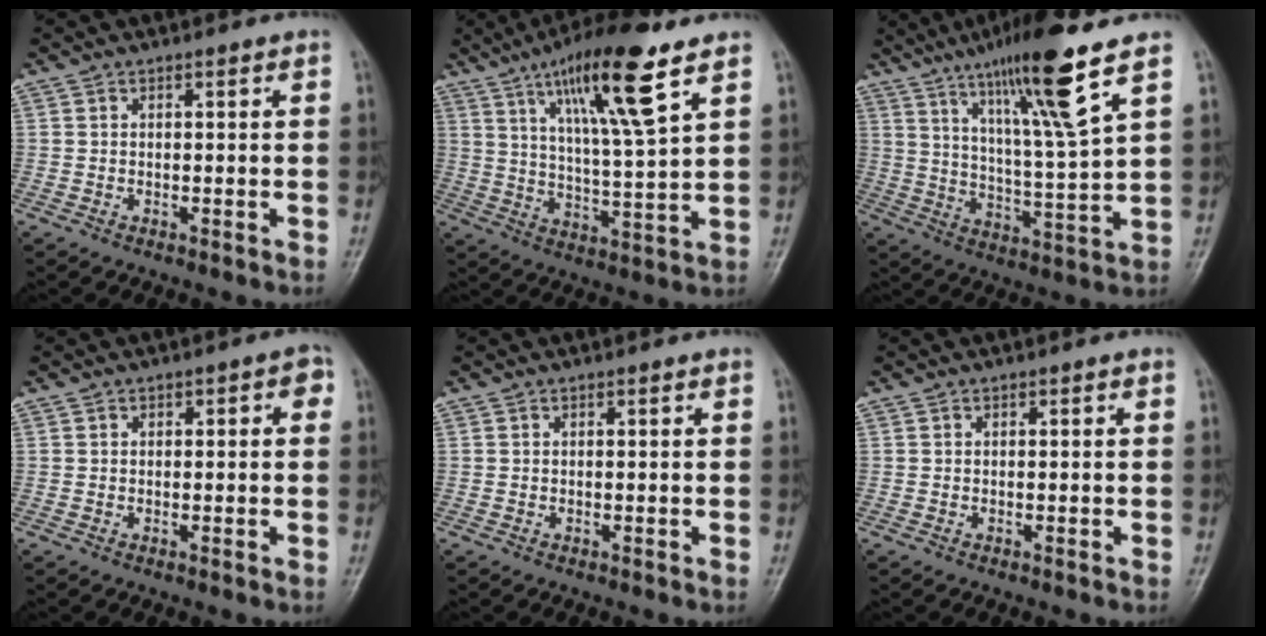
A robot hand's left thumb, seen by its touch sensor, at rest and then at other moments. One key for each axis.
{"total": 15.9, "fx": 8.8, "fy": 2.5, "fz": 13.0, "tx": -0.219, "ty": -0.040, "tz": 0.153}
{"total": 16.1, "fx": 9.6, "fy": 0.5, "fz": 12.9, "tx": -0.219, "ty": -0.049, "tz": 0.167}
{"total": 2.7, "fx": 0.4, "fy": 1.6, "fz": 2.1, "tx": -0.010, "ty": 0.012, "tz": 0.000}
{"total": 0.0}
{"total": 0.0}